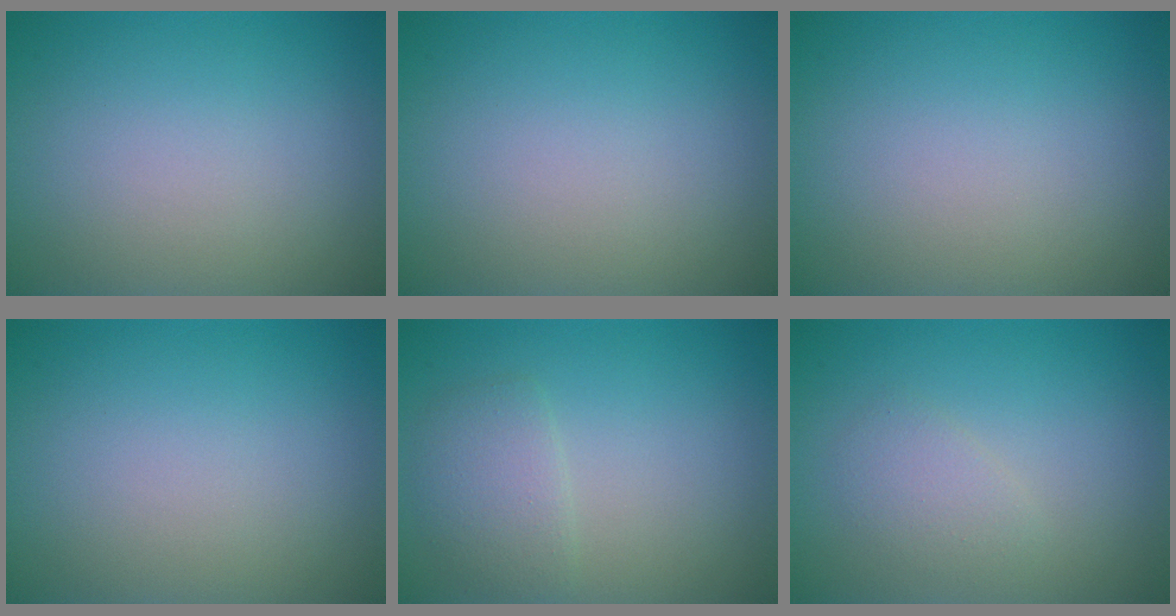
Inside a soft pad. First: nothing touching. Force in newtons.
{"total": 0.0}
{"total": 0.0}
{"total": 0.0}
{"total": 2.3, "press": 2.3, "slide": 0.0}
{"total": 1.6, "press": 1.6, "slide": 0.0}